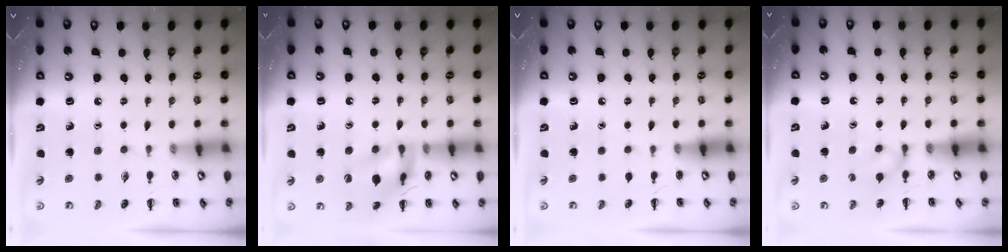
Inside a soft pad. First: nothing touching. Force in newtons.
{"total": 16.0, "press": 15.9, "slide": 1.6}
{"total": 0.0}
{"total": 4.0, "press": 3.6, "slide": 1.7}